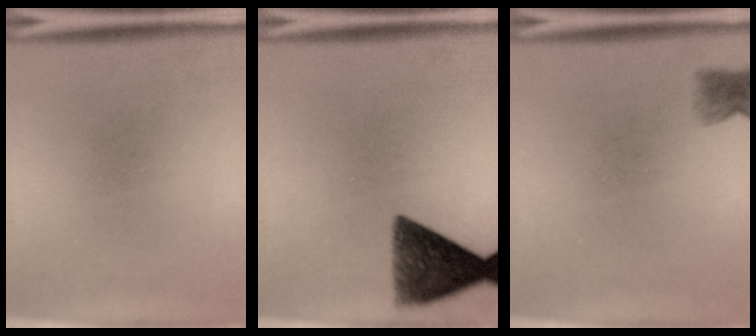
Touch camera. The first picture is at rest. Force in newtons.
{"total": 10.0}
{"total": 2.2}